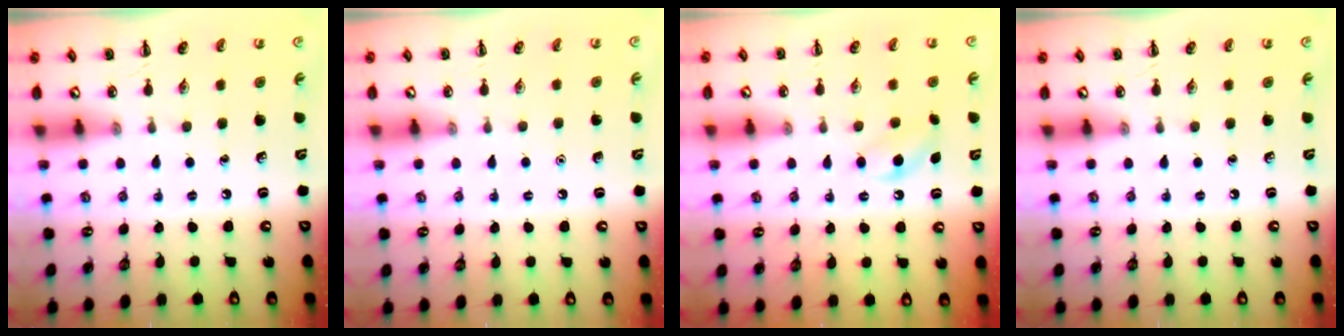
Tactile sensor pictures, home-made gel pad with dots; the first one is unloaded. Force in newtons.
{"total": 1.6, "press": 1.6, "slide": 0.1}
{"total": 6.1, "press": 5.9, "slide": 1.5}
{"total": 0.0}